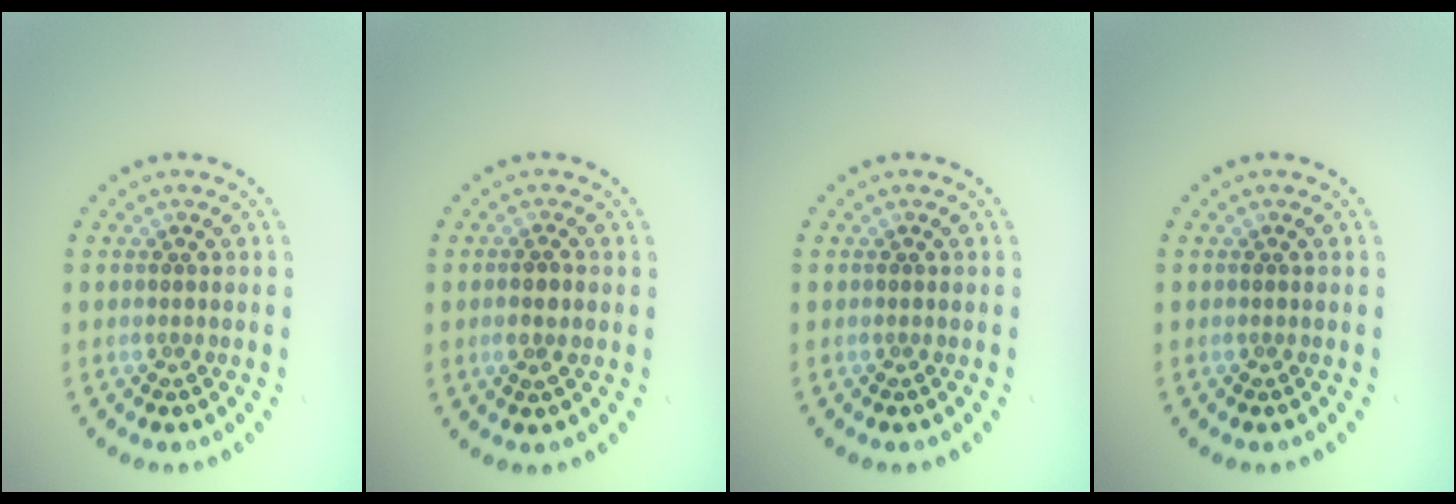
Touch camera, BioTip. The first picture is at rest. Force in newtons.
{"total": 1.2, "press": 1.1, "slide": 0.5}
{"total": 0.0}
{"total": 0.0}